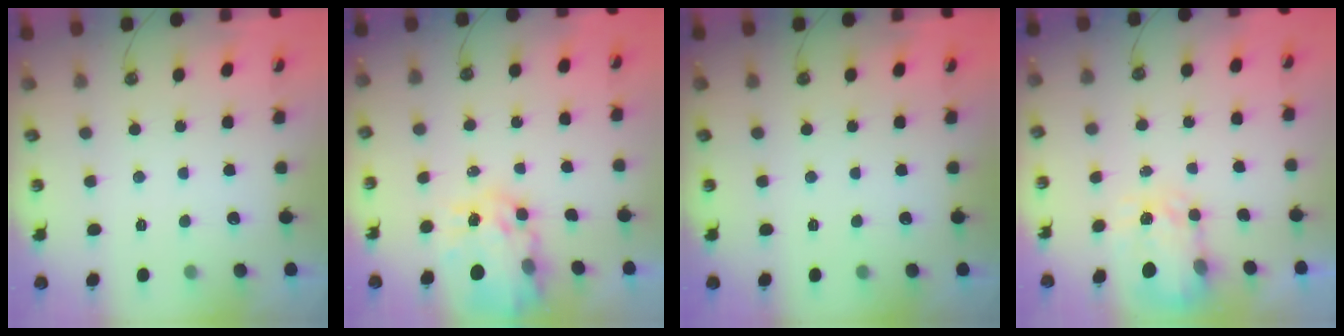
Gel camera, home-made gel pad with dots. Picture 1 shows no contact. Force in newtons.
{"total": 11.1, "press": 11.1, "slide": 0.9}
{"total": 0.0}
{"total": 3.8, "press": 3.8, "slide": 0.5}